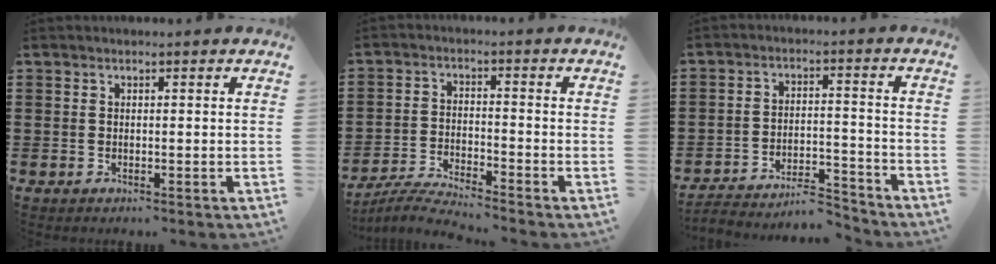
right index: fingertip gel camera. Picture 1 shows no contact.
{"total": 4.8, "force": [-4.6, -0.3, 1.2], "torque": [-0.034, -0.012, -0.096]}
{"total": 5.5, "force": [-5.3, 0.8, 1.3], "torque": [-0.020, 0.010, -0.103]}